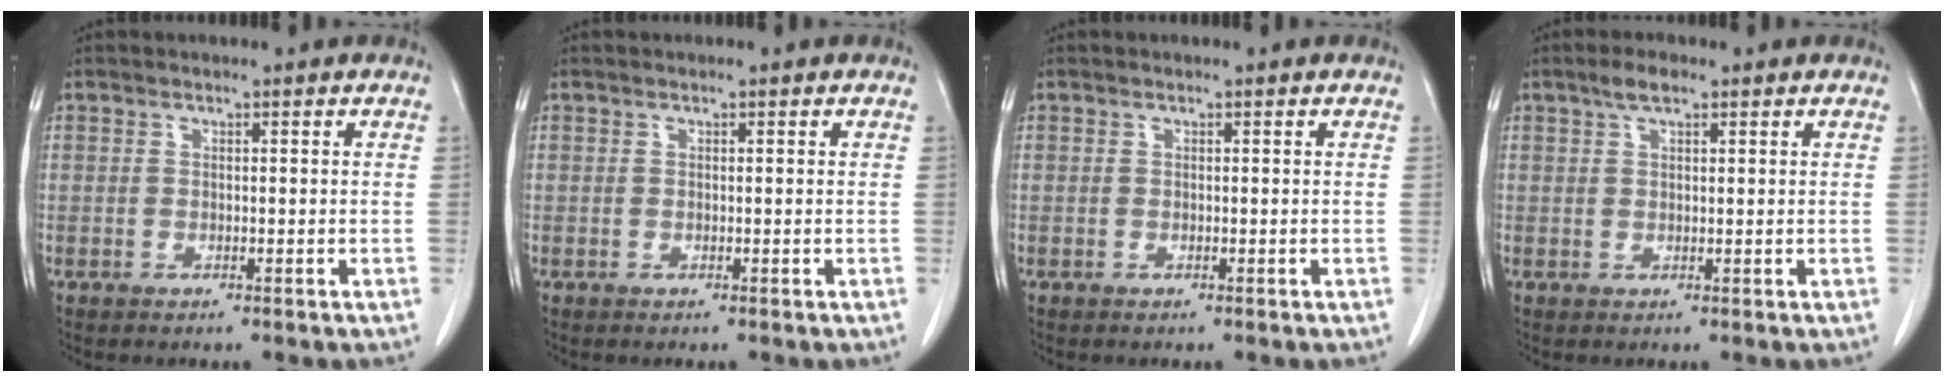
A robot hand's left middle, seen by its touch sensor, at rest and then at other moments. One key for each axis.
{"total": 0.0}
{"total": 0.0}
{"total": 2.5, "fx": 1.6, "fy": 0.9, "fz": 1.7, "tx": -0.036, "ty": 0.008, "tz": 0.030}